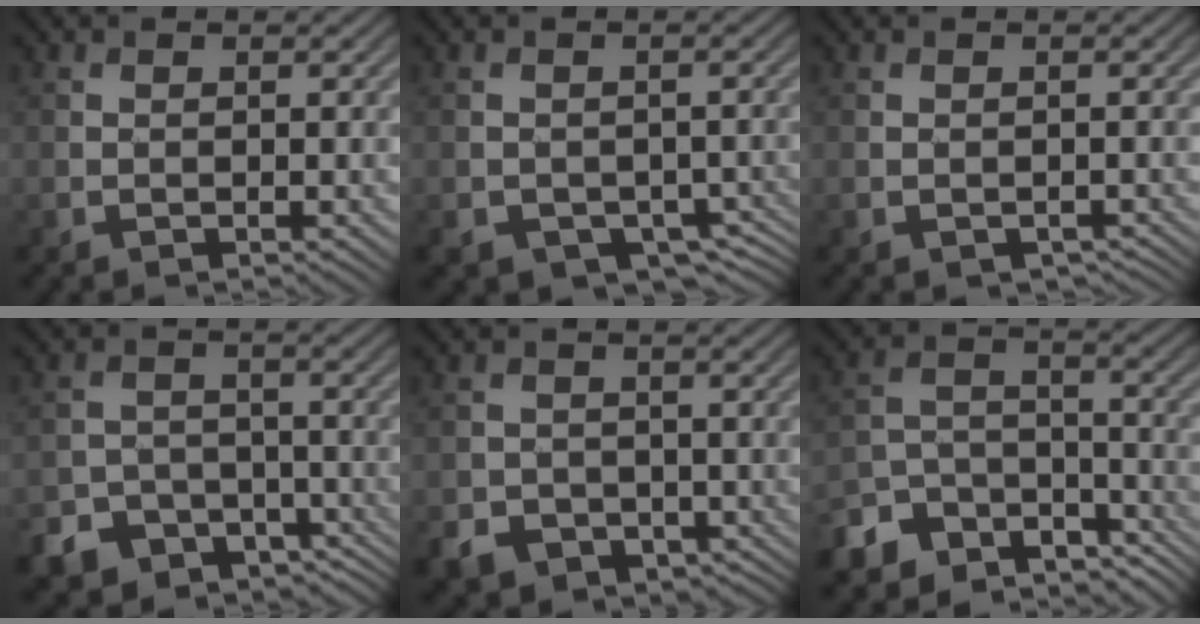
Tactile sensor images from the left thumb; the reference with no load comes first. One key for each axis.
{"total": 5.3, "fx": -2.9, "fy": 4.0, "fz": 2.1, "tx": -0.028, "ty": -0.012, "tz": -0.032}
{"total": 1.0, "fx": -0.6, "fy": 0.8, "fz": 0.3, "tx": -0.008, "ty": -0.010, "tz": -0.010}
{"total": 9.9, "fx": -6.6, "fy": 7.0, "fz": 2.3, "tx": -0.053, "ty": -0.019, "tz": -0.107}
{"total": 6.5, "fx": -3.4, "fy": 5.2, "fz": 1.9, "tx": -0.038, "ty": -0.018, "tz": -0.062}
{"total": 9.4, "fx": -7.2, "fy": 5.2, "fz": 3.3, "tx": -0.076, "ty": -0.009, "tz": -0.127}